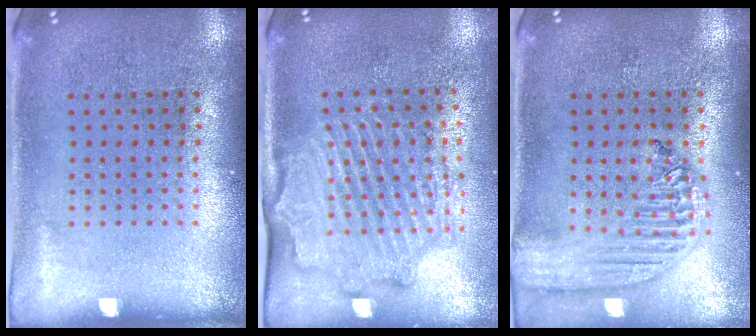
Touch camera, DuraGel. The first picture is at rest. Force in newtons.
{"total": 2.2, "press": 2.2, "slide": 0.2}
{"total": 2.2, "press": 1.9, "slide": 1.1}